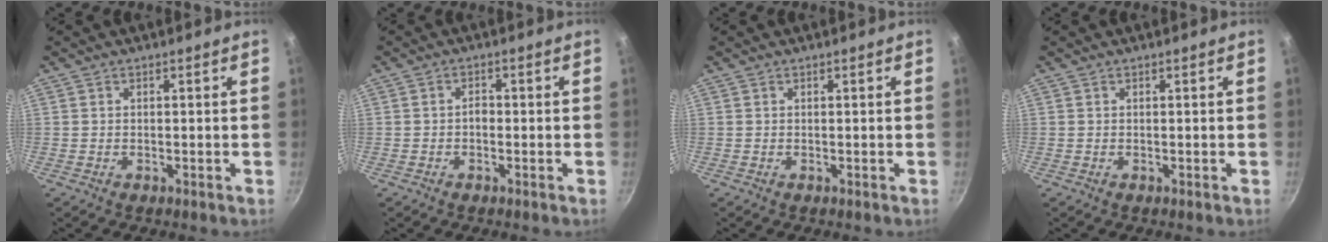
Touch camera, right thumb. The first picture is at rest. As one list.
[{"total": 1.6, "force": [-0.5, 1.1, 1.1], "torque": [-0.010, 0.005, -0.011]}, {"total": 0.0}, {"total": 0.0}]